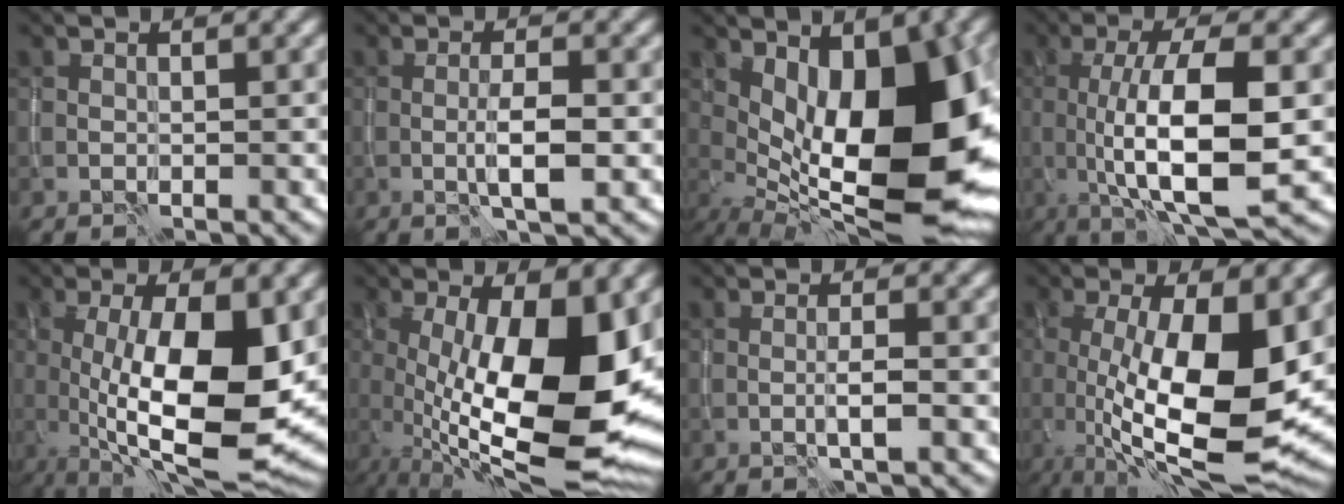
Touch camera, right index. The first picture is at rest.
{"total": 3.0, "force": [-0.6, 0.5, 2.9], "torque": [-0.055, -0.003, -0.012]}
{"total": 14.5, "force": [-0.1, 6.2, 13.2], "torque": [-0.171, 0.001, -0.006]}
{"total": 9.7, "force": [-0.7, 2.9, 9.3], "torque": [-0.154, -0.008, -0.006]}
{"total": 12.7, "force": [-0.6, 4.1, 12.0], "torque": [-0.197, -0.017, -0.007]}
{"total": 16.1, "force": [-0.2, 5.9, 15.0], "torque": [-0.227, -0.007, 0.002]}
{"total": 1.4, "force": [-0.5, 0.0, 1.3], "torque": [-0.026, 0.000, -0.011]}
{"total": 12.8, "force": [-0.7, 4.2, 12.0], "torque": [-0.202, -0.019, -0.013]}